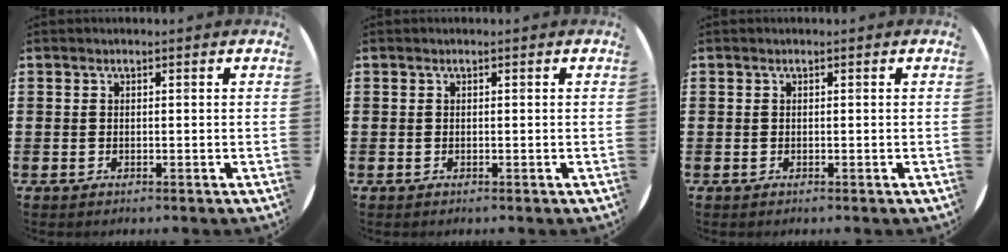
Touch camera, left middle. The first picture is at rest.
{"total": 0.0}
{"total": 0.0}